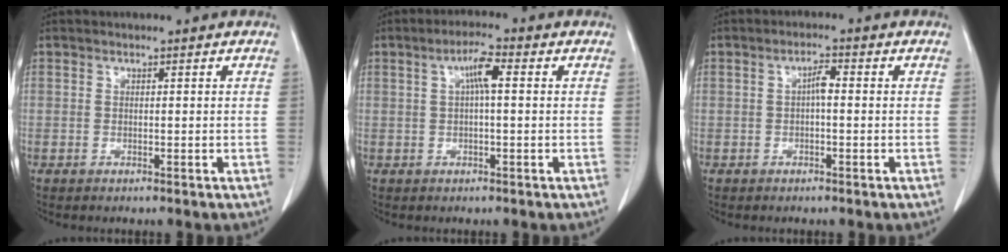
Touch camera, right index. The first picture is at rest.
{"total": 4.0, "force": [0.8, 0.5, 3.9], "torque": [-0.072, 0.011, 0.013]}
{"total": 2.2, "force": [-0.1, 0.6, 2.2], "torque": [-0.037, 0.005, -0.002]}